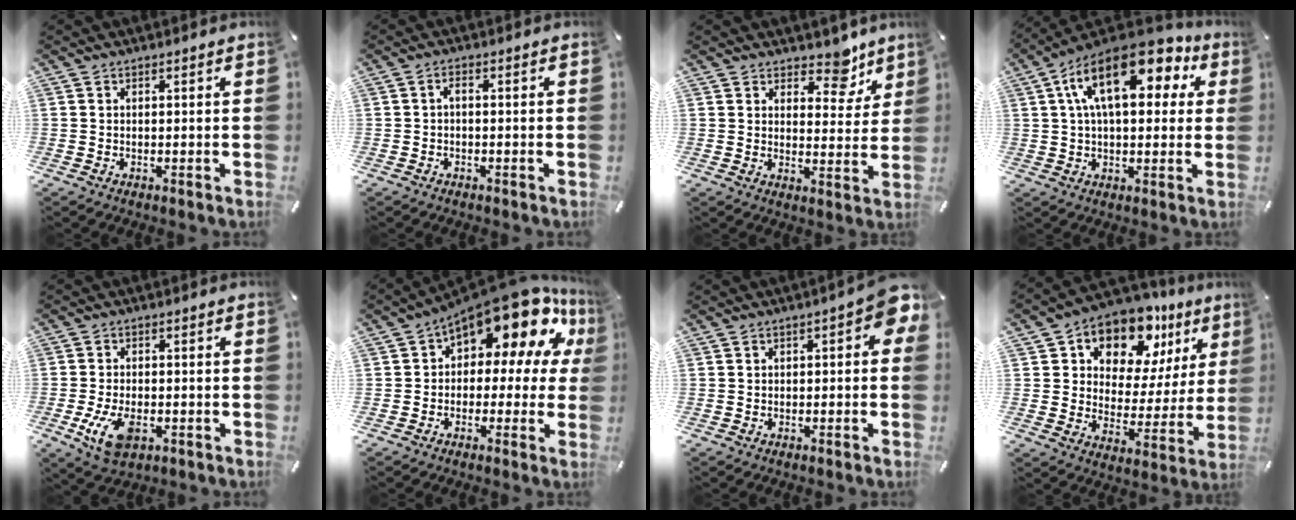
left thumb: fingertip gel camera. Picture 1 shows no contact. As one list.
[{"total": 1.5, "force": [-0.9, 0.4, 1.1], "torque": [-0.027, 0.002, -0.020]}, {"total": 8.7, "force": [6.8, 4.5, 3.2], "torque": [-0.017, -0.052, 0.113]}, {"total": 17.5, "force": [7.4, 8.5, 13.3], "torque": [-0.238, -0.027, 0.118]}, {"total": 7.5, "force": [-2.6, 4.5, 5.5], "torque": [-0.117, 0.000, -0.048]}, {"total": 17.1, "force": [10.0, 8.1, 11.2], "torque": [-0.163, -0.077, 0.166]}, {"total": 5.2, "force": [0.3, 2.9, 4.3], "torque": [-0.056, 0.005, 0.003]}, {"total": 13.6, "force": [9.5, 8.0, 5.6], "torque": [-0.097, -0.076, 0.171]}]